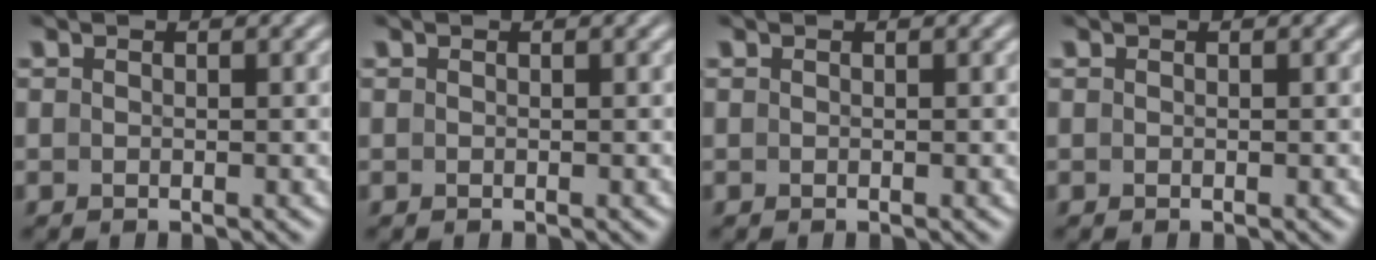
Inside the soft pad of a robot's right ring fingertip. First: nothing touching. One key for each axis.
{"total": 0.0}
{"total": 0.0}
{"total": 0.0}